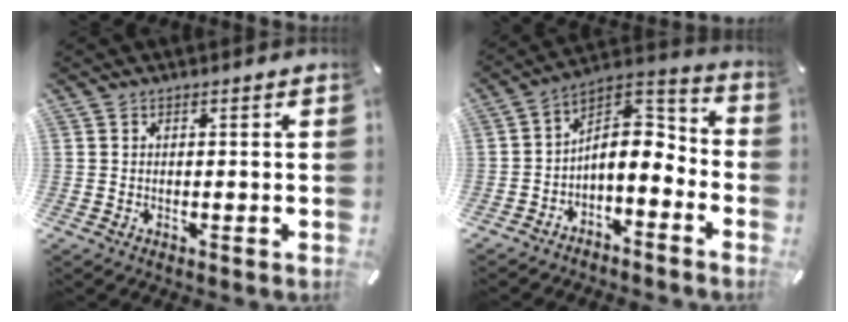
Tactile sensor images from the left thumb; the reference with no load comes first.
{"total": 9.1, "force": [-1.2, 6.6, 6.2], "torque": [-0.068, -0.006, -0.021]}